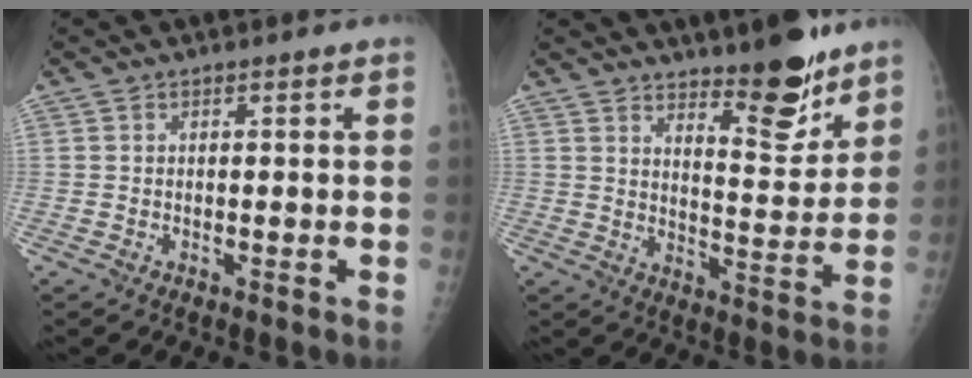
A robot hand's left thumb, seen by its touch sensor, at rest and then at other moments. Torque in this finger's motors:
{"motor_torque": [0.17, 0.24, -0.24, -0.23, 0.04]}